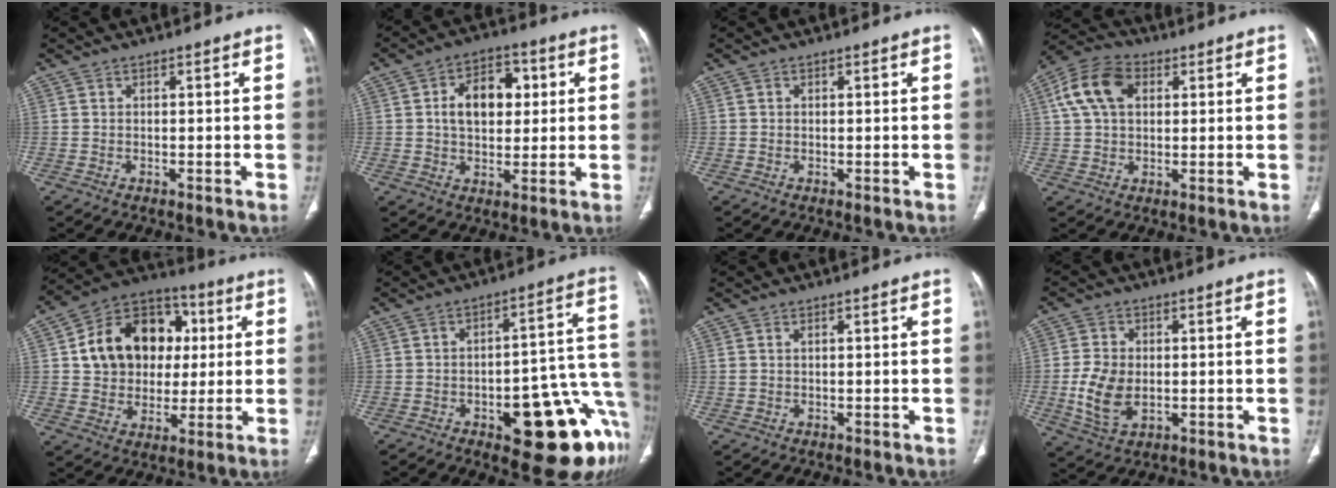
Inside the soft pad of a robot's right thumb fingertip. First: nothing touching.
{"total": 10.8, "force": [2.1, 7.1, 7.8], "torque": [-0.095, 0.008, 0.032]}
{"total": 0.0}
{"total": 11.1, "force": [3.4, 7.4, 7.5], "torque": [-0.137, 0.017, 0.055]}
{"total": 18.6, "force": [3.4, 14.6, 11.0], "torque": [-0.144, 0.016, 0.057]}
{"total": 20.4, "force": [-8.2, 7.8, 17.0], "torque": [-0.133, 0.059, -0.093]}
{"total": 0.9, "force": [0.5, 0.4, 0.6], "torque": [-0.018, 0.009, 0.014]}
{"total": 8.5, "force": [-0.8, 5.6, 6.3], "torque": [-0.120, -0.003, -0.007]}